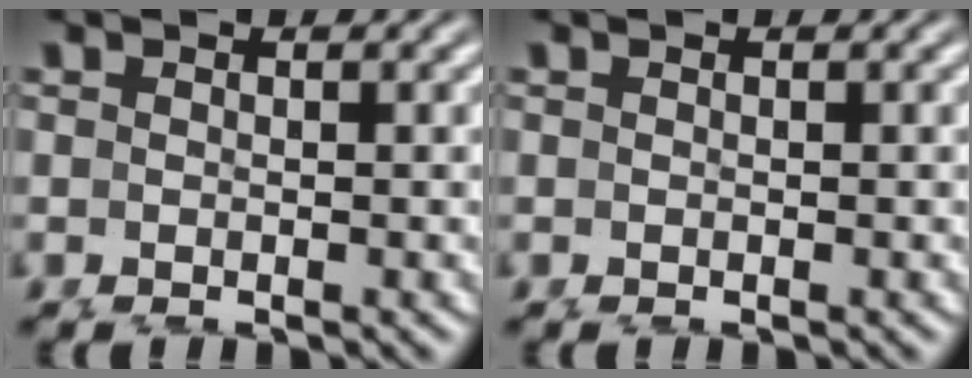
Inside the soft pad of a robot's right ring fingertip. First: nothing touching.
{"total": 0.0}